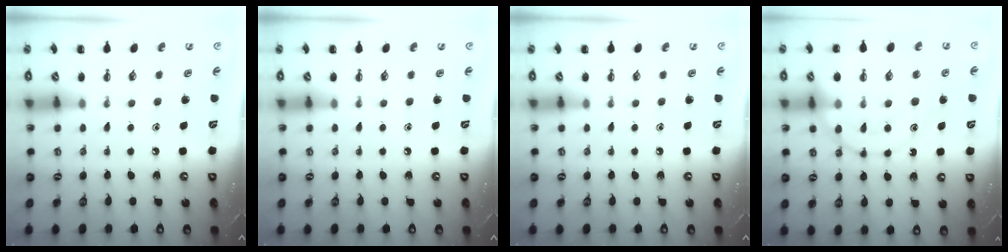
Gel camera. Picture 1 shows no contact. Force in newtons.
{"total": 0.0}
{"total": 0.0}
{"total": 16.8, "press": 16.7, "slide": 2.3}